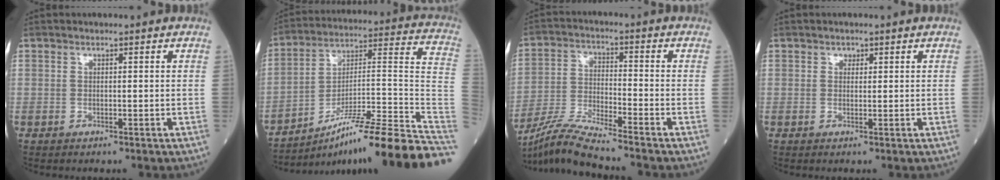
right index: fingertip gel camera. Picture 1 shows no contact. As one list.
[{"total": 25.0, "force": [-18.2, -1.0, 17.1], "torque": [-0.165, 0.018, -0.290]}, {"total": 9.8, "force": [-9.0, -1.5, 3.6], "torque": [-0.076, -0.020, -0.173]}, {"total": 0.9, "force": [0.5, 0.7, 0.3], "torque": [0.000, -0.002, 0.005]}]